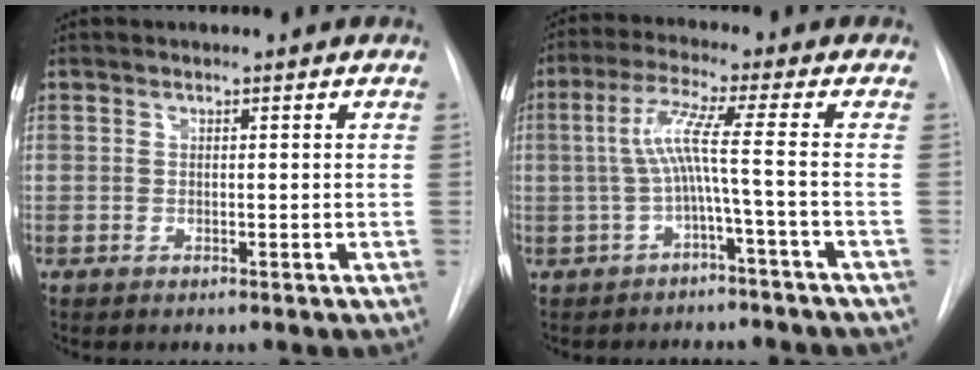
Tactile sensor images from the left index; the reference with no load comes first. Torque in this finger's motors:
{"motor_torque": [1.20, -0.12, 0.74, 0.21]}